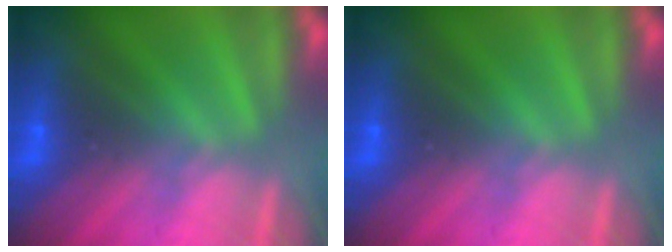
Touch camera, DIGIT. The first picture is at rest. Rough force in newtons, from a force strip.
{"total": 0.0}